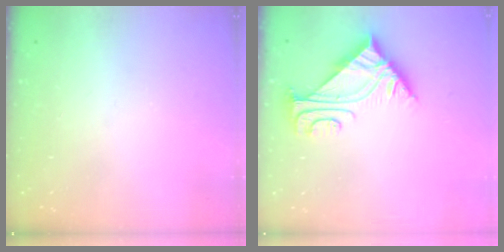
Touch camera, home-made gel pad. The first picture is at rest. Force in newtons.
{"total": 5.2, "press": 5.2, "slide": 0.8}